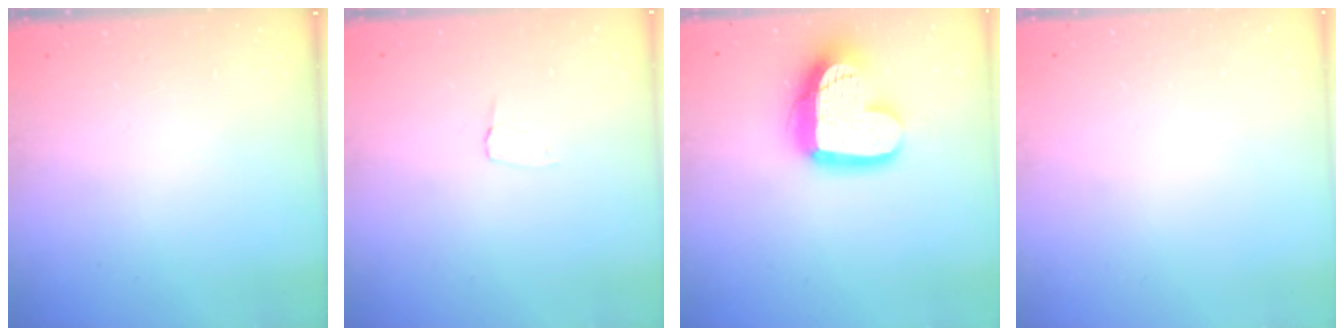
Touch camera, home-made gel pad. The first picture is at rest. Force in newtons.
{"total": 2.6, "press": 2.6, "slide": 0.2}
{"total": 17.4, "press": 17.4, "slide": 1.4}
{"total": 0.0}